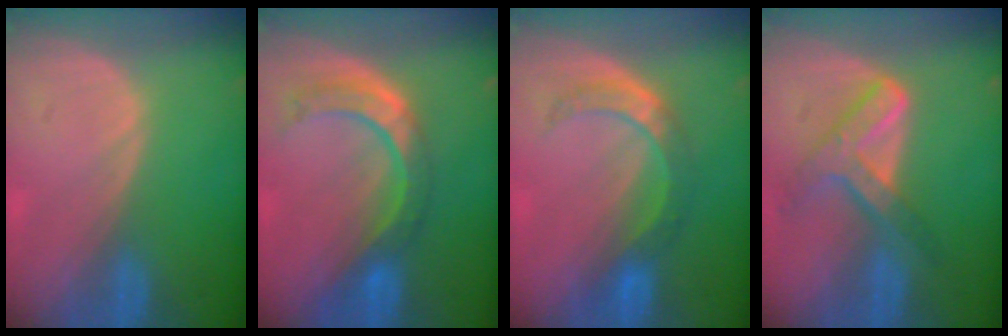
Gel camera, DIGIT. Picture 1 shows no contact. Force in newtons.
{"total": 8.5, "press": 7.2, "slide": 4.5}
{"total": 5.7, "press": 5.7, "slide": 0.2}
{"total": 7.2, "press": 6.2, "slide": 3.8}